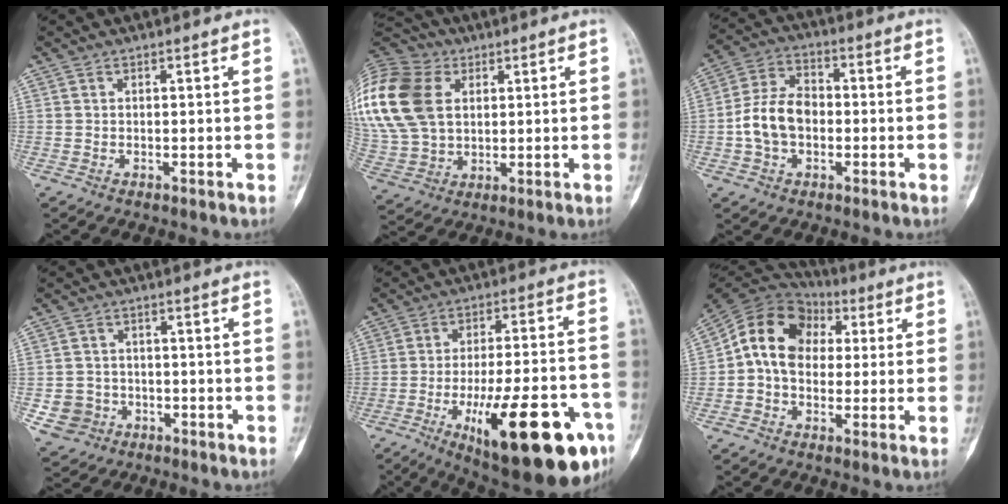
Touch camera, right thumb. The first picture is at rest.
{"total": 23.4, "force": [5.9, 16.8, 15.1], "torque": [-0.347, 0.019, 0.115]}
{"total": 9.9, "force": [-1.4, 6.9, 6.9], "torque": [-0.123, 0.030, -0.034]}
{"total": 5.9, "force": [-1.9, 5.4, 1.2], "torque": [-0.006, 0.017, -0.027]}
{"total": 25.7, "force": [-10.8, 7.9, 21.9], "torque": [-0.279, 0.035, -0.147]}
{"total": 13.6, "force": [1.6, 10.5, 8.5], "torque": [-0.128, 0.034, 0.016]}